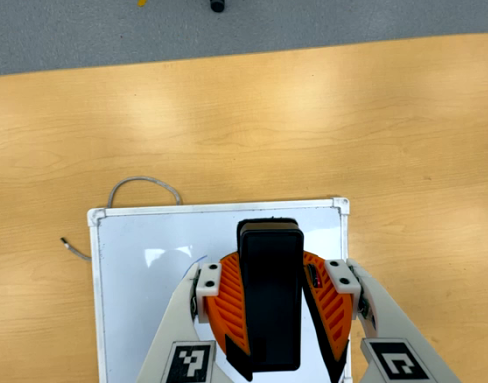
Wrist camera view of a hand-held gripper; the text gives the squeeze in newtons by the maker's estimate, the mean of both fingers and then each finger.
{"total": 8.2, "left": 8.0, "right": 8.3}